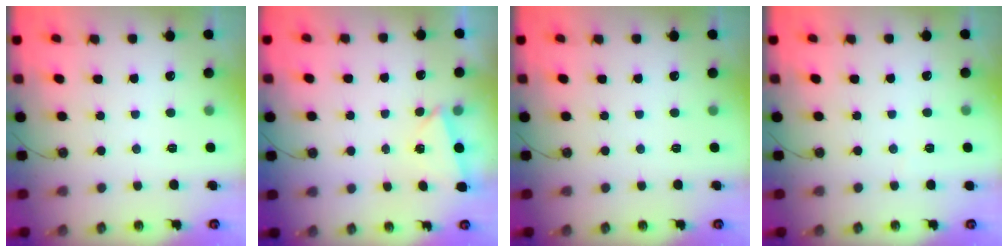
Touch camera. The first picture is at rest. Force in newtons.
{"total": 1.6, "press": 0.9, "slide": 1.2}
{"total": 0.0}
{"total": 3.0, "press": 2.1, "slide": 2.2}